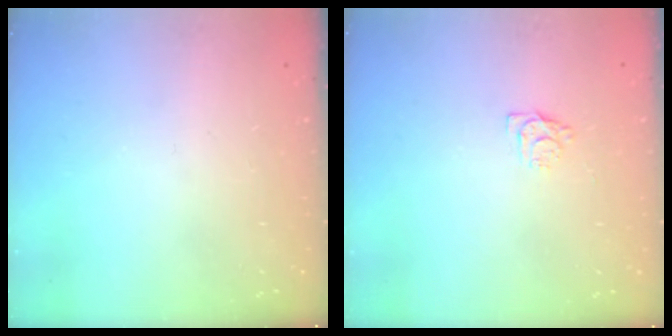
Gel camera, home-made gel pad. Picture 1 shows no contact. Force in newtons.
{"total": 4.7, "press": 4.6, "slide": 0.7}